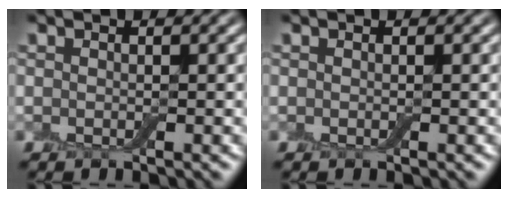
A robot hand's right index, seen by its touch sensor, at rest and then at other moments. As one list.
[{"total": 0.0}]